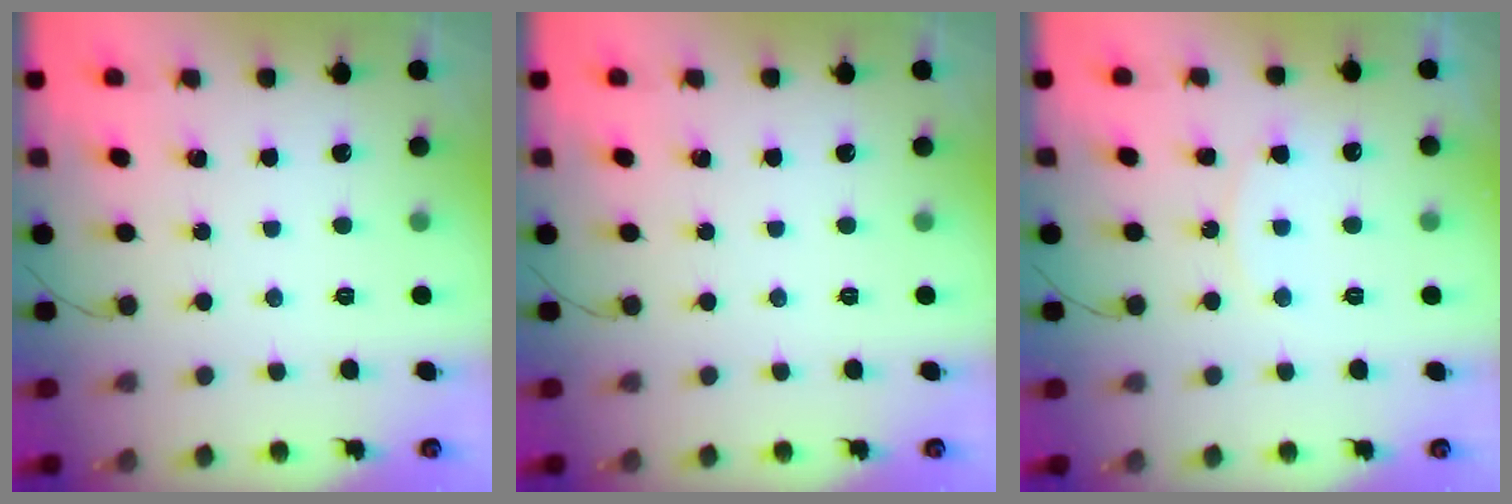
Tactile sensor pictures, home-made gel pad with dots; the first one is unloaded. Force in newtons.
{"total": 0.0}
{"total": 5.6, "press": 5.6, "slide": 0.5}